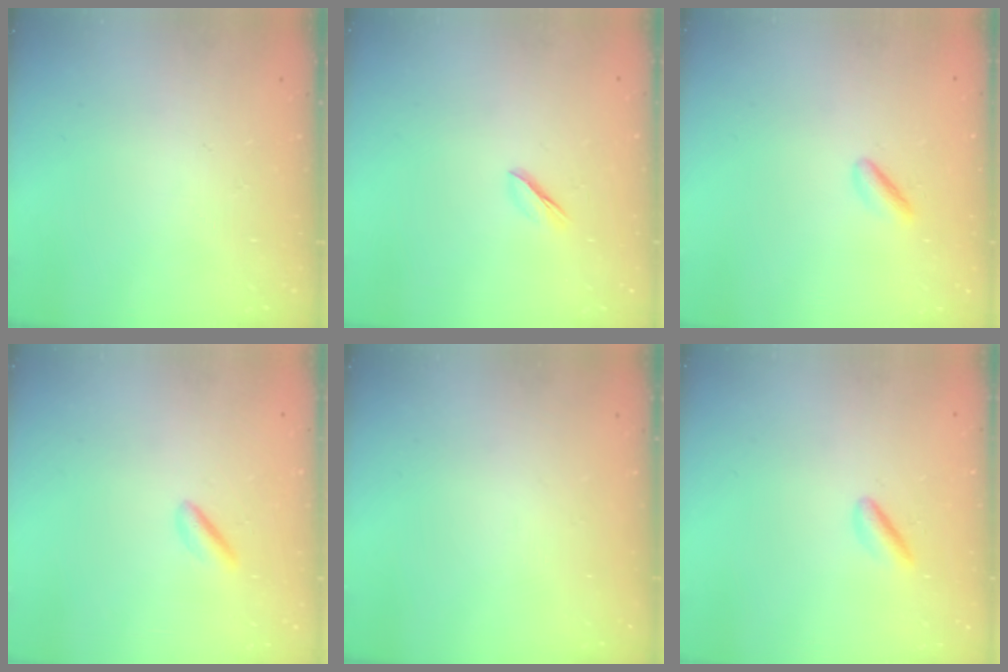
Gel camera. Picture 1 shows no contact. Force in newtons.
{"total": 1.9, "press": 1.8, "slide": 0.7}
{"total": 2.5, "press": 2.3, "slide": 0.8}
{"total": 2.0, "press": 1.9, "slide": 0.7}
{"total": 0.0}
{"total": 2.8, "press": 2.6, "slide": 0.9}